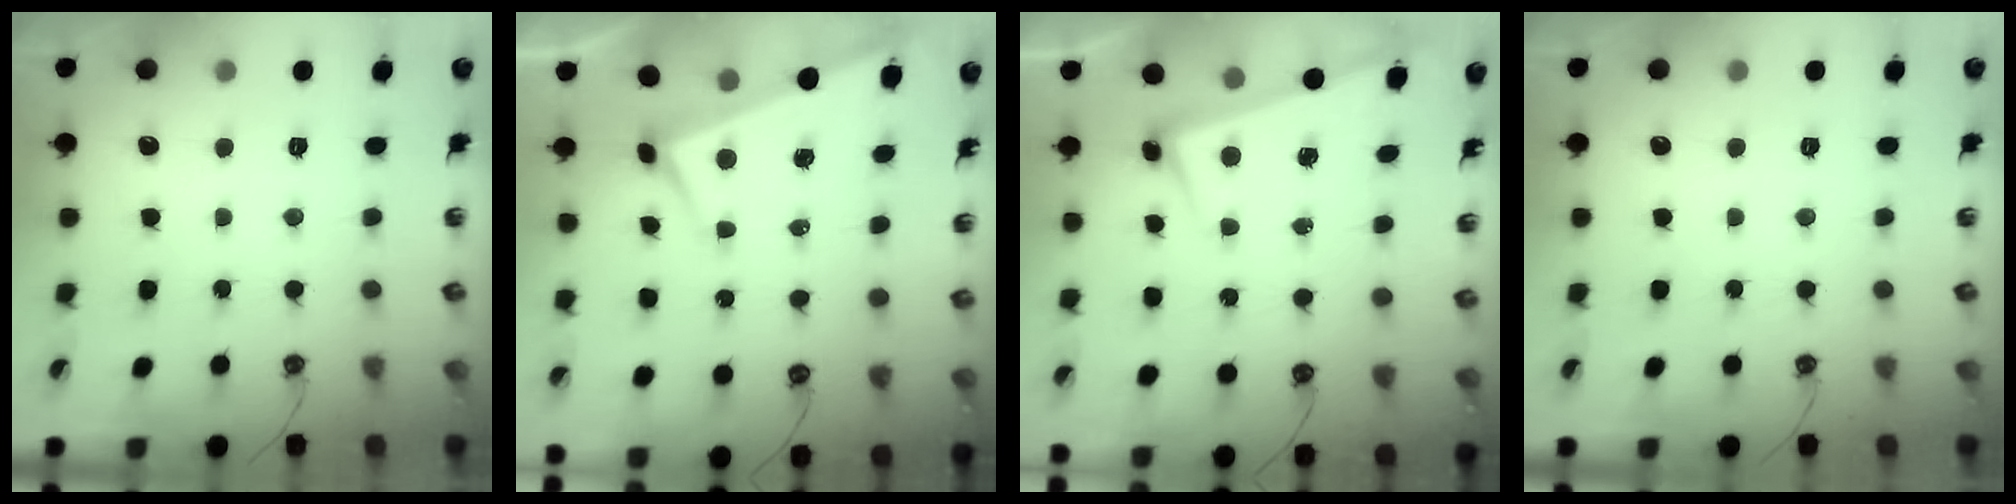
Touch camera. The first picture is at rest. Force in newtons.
{"total": 2.9, "press": 2.8, "slide": 0.9}
{"total": 2.7, "press": 2.6, "slide": 0.7}
{"total": 0.0}